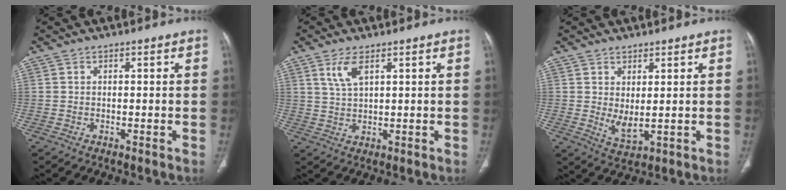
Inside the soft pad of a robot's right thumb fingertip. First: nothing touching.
{"total": 4.3, "force": [2.3, 1.5, 3.3], "torque": [-0.072, -0.007, 0.054]}
{"total": 4.1, "force": [0.8, 1.5, 3.7], "torque": [-0.066, -0.019, 0.026]}